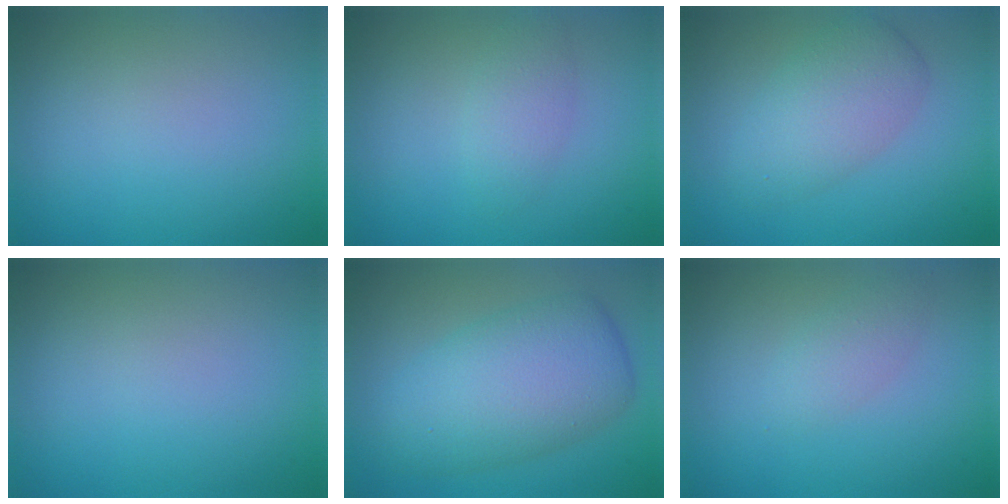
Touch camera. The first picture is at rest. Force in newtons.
{"total": 1.9, "press": 1.9, "slide": 0.1}
{"total": 4.1, "press": 4.1, "slide": 0.2}
{"total": 0.0}
{"total": 7.4, "press": 7.4, "slide": 0.3}
{"total": 1.7, "press": 1.7, "slide": 0.0}